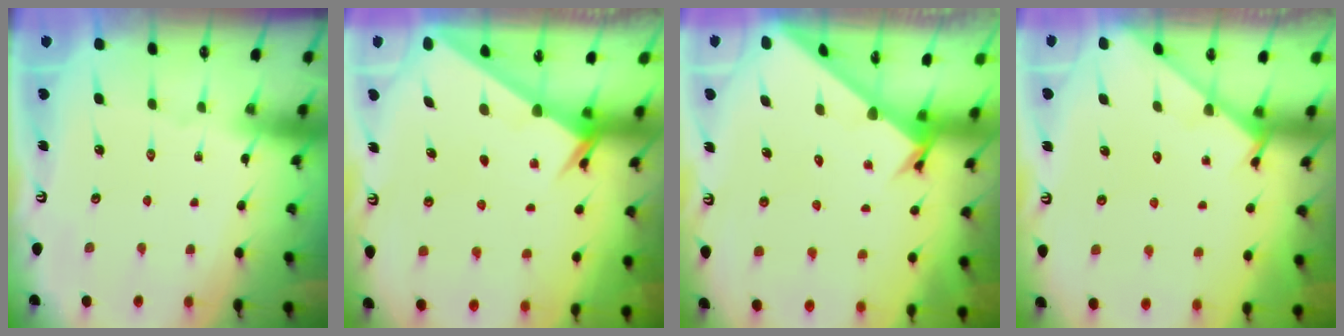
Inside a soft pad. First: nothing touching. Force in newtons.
{"total": 1.9, "press": 1.9, "slide": 0.2}
{"total": 2.6, "press": 2.6, "slide": 0.3}
{"total": 3.2, "press": 3.1, "slide": 0.2}